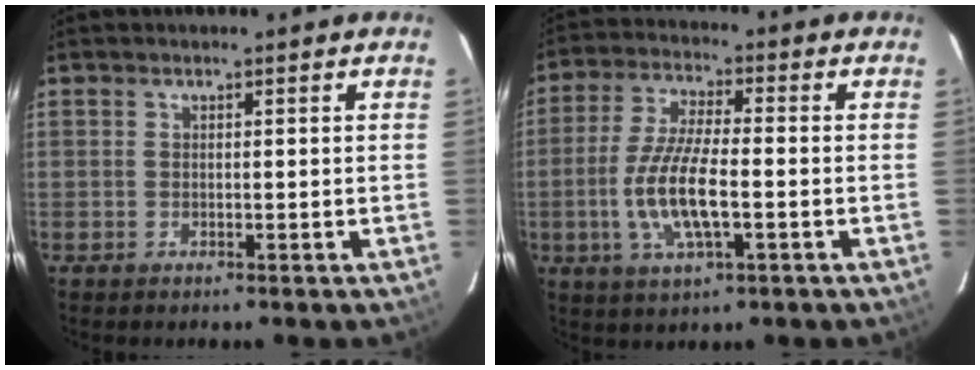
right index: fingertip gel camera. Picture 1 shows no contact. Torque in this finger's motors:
{"motor_torque": [1.00, -0.57, 0.70, 0.21]}